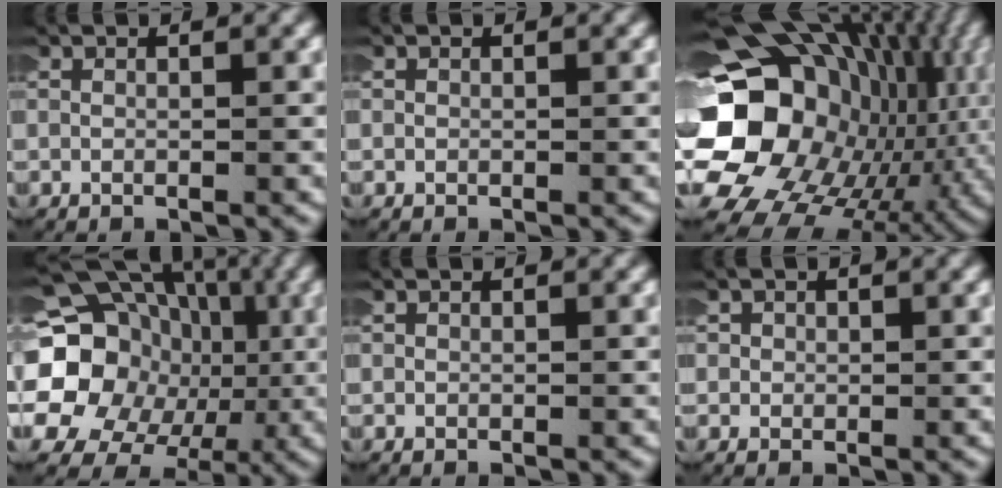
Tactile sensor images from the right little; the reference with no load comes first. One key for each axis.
{"total": 0.0}
{"total": 22.4, "fx": 0.9, "fy": 17.1, "fz": 14.5, "tx": -0.255, "ty": -0.035, "tz": 0.018}
{"total": 16.7, "fx": 0.7, "fy": 14.4, "fz": 8.4, "tx": -0.194, "ty": -0.033, "tz": 0.007}
{"total": 0.0}
{"total": 0.9, "fx": -0.2, "fy": 0.9, "fz": -0.2, "tx": -0.003, "ty": 0.000, "tz": -0.007}